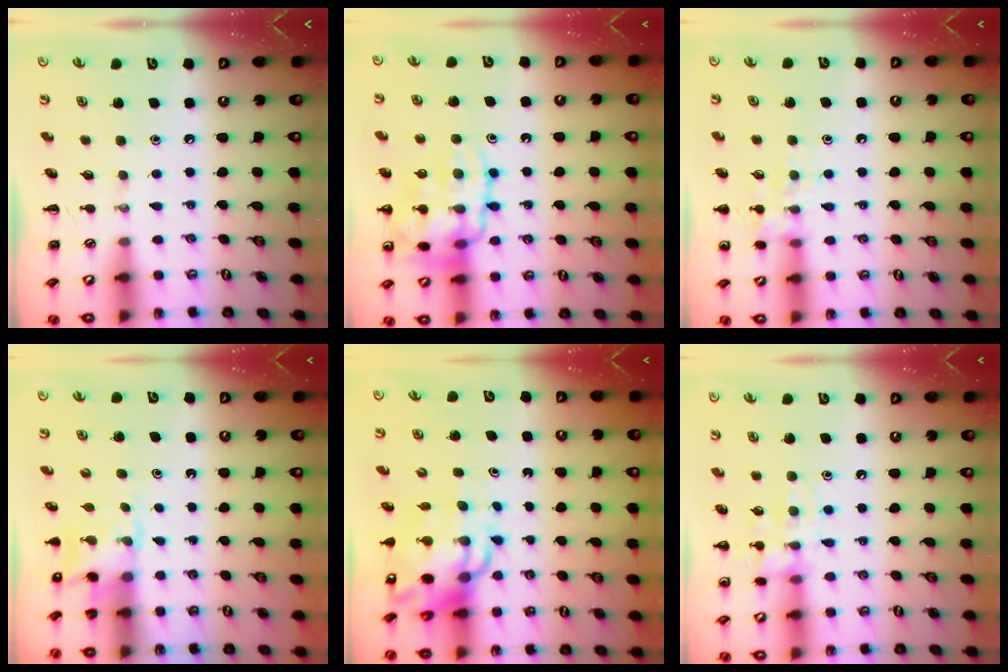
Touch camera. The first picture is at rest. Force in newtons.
{"total": 17.2, "press": 17.1, "slide": 1.5}
{"total": 9.9, "press": 9.9, "slide": 1.2}
{"total": 3.6, "press": 3.6, "slide": 0.7}
{"total": 10.9, "press": 10.5, "slide": 3.0}
{"total": 11.1, "press": 11.0, "slide": 0.4}